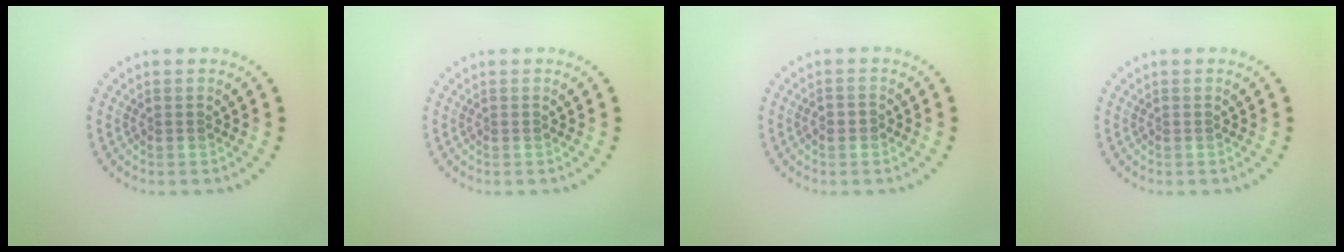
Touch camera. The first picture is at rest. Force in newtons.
{"total": 0.0}
{"total": 1.1, "press": 1.0, "slide": 0.4}
{"total": 0.0}